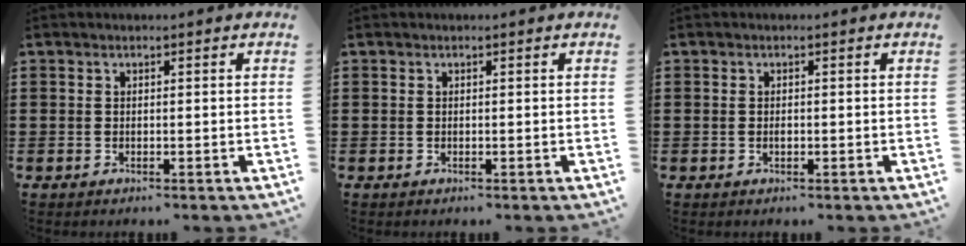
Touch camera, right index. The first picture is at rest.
{"total": 0.0}
{"total": 0.8, "force": [-0.2, 0.4, 0.7], "torque": [-0.015, -0.002, -0.003]}